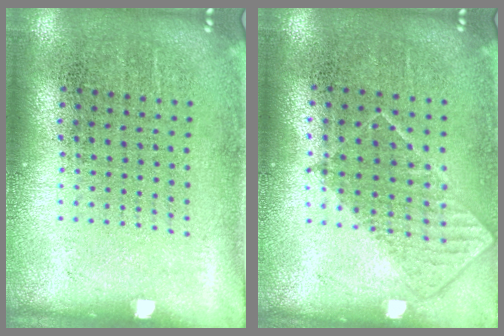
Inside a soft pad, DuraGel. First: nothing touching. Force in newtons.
{"total": 0.8, "press": 0.7, "slide": 0.3}